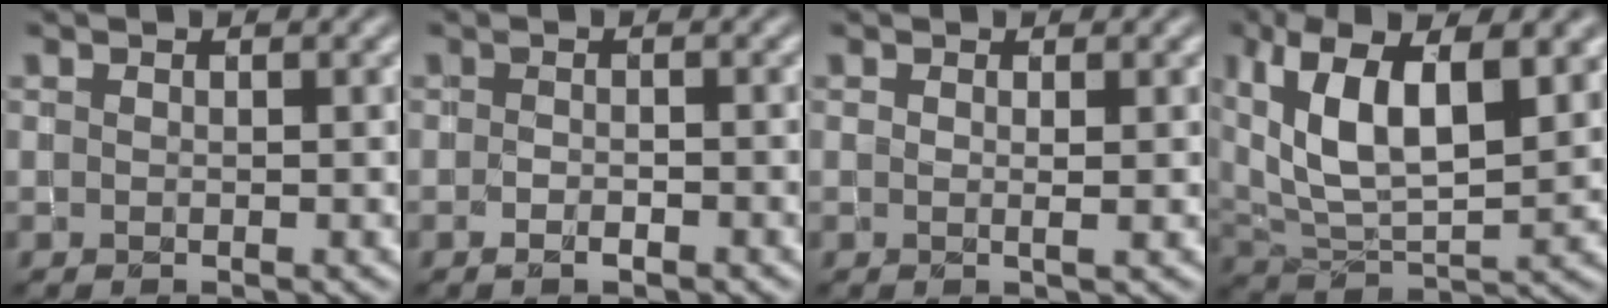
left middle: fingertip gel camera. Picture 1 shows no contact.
{"total": 0.9, "force": [-0.6, 0.3, 0.6], "torque": [-0.010, 0.000, -0.011]}
{"total": 0.7, "force": [0.2, 0.2, 0.7], "torque": [-0.007, 0.002, -0.001]}
{"total": 11.4, "force": [4.5, 5.3, 9.0], "torque": [-0.170, 0.009, 0.079]}